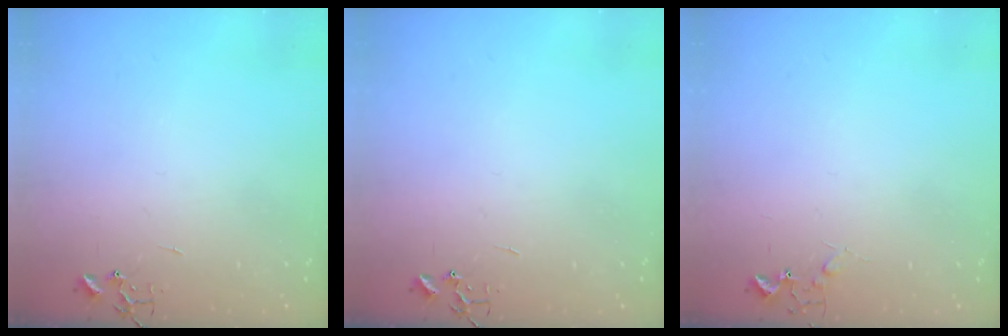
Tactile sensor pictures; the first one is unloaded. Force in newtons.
{"total": 0.0}
{"total": 6.6, "press": 6.6, "slide": 0.8}